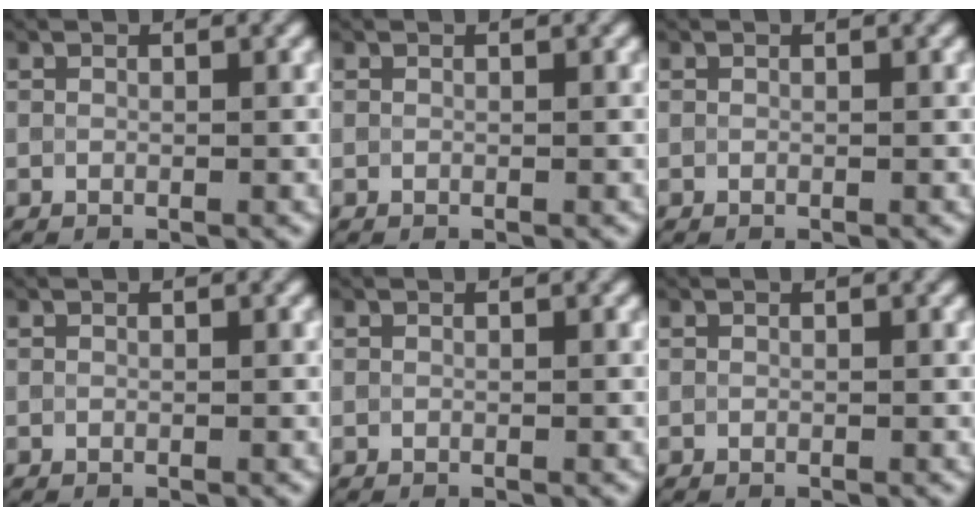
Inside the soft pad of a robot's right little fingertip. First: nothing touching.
{"total": 0.0}
{"total": 0.0}
{"total": 0.0}
{"total": 0.0}
{"total": 0.0}